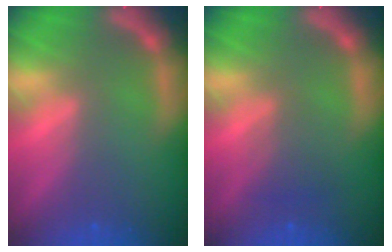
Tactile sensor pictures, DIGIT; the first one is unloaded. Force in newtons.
{"total": 2.0}